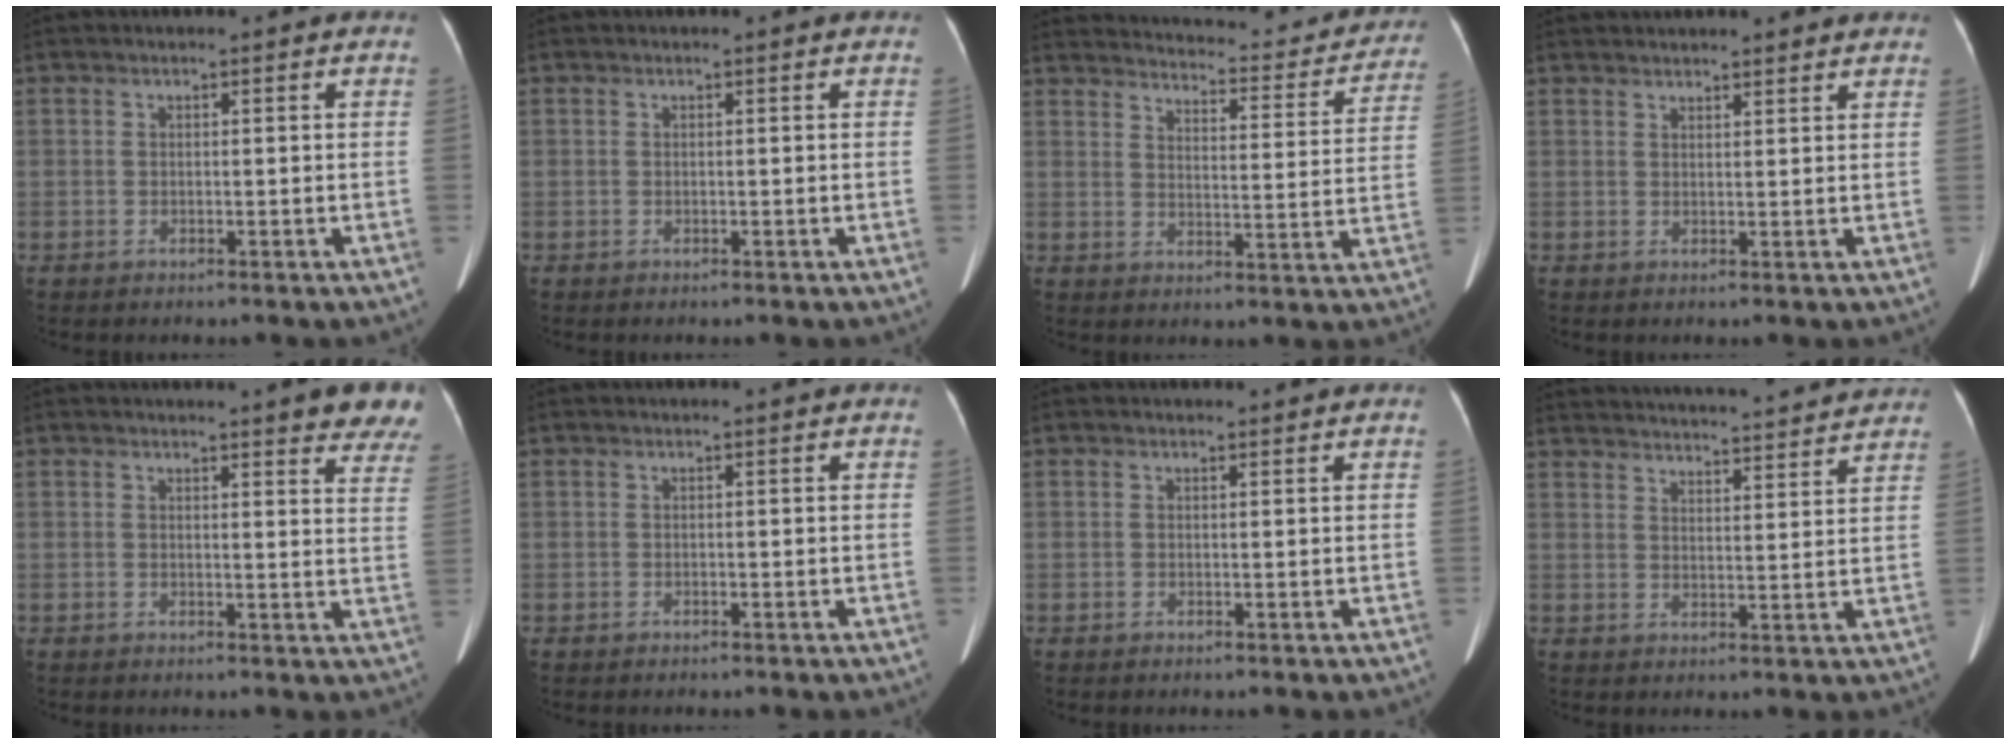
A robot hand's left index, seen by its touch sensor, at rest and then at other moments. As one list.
[{"total": 0.0}, {"total": 21.7, "force": [19.5, 5.6, 7.8], "torque": [-0.095, -0.030, 0.226]}, {"total": 9.4, "force": [8.7, 1.6, 3.0], "torque": [-0.027, 0.024, 0.102]}, {"total": 10.3, "force": [8.8, 1.6, 5.1], "torque": [-0.030, -0.032, 0.077]}, {"total": 0.6, "force": [0.4, 0.0, 0.4], "torque": [-0.005, 0.005, 0.003]}, {"total": 1.0, "force": [1.0, 0.0, 0.2], "torque": [-0.004, -0.007, 0.014]}, {"total": 26.3, "force": [24.9, 3.4, 8.0], "torque": [-0.132, -0.016, 0.319]}]